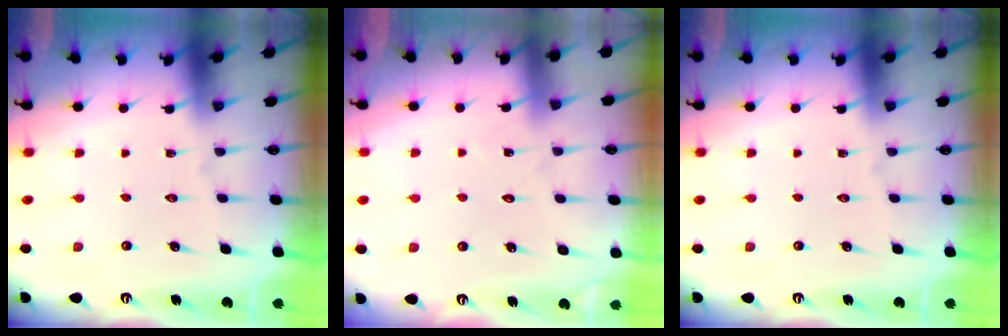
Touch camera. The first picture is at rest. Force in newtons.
{"total": 6.0, "press": 6.0, "slide": 0.5}
{"total": 0.0}